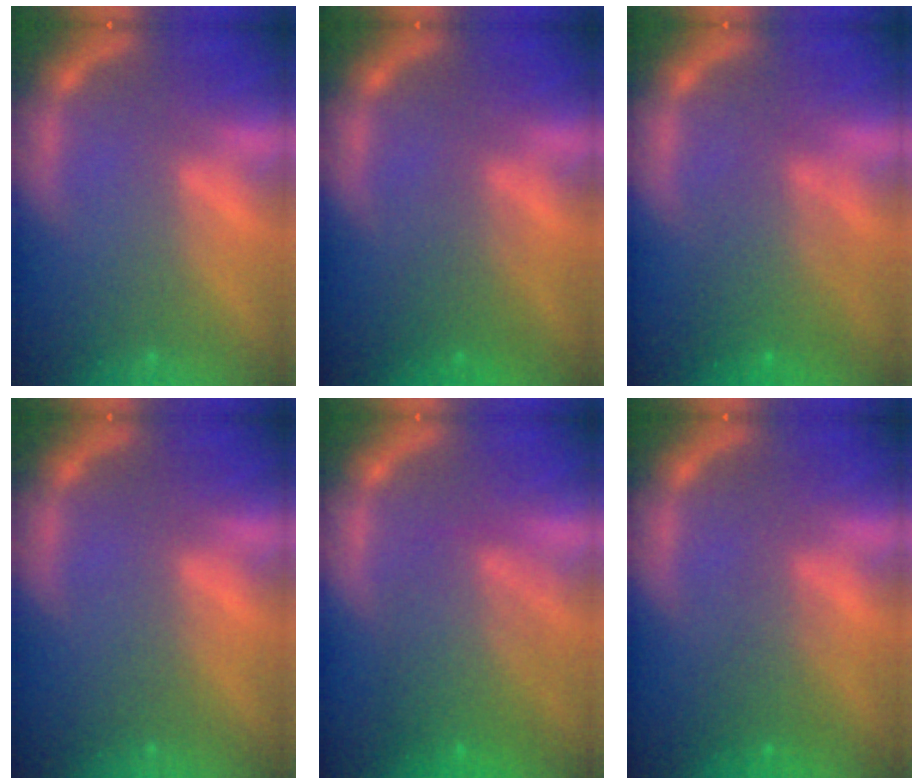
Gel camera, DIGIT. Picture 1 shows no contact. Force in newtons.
{"total": 2.5}
{"total": 4.6}
{"total": 0.0}
{"total": 6.1}
{"total": 2.5}